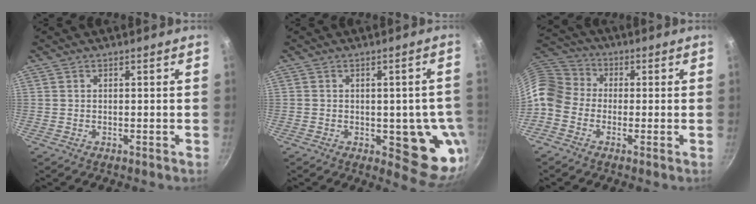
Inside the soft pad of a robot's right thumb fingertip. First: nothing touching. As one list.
[{"total": 12.3, "force": [-2.5, 6.2, 10.3], "torque": [-0.065, -0.007, -0.028]}, {"total": 9.8, "force": [-1.8, 8.1, 5.1], "torque": [-0.082, 0.037, -0.057]}]